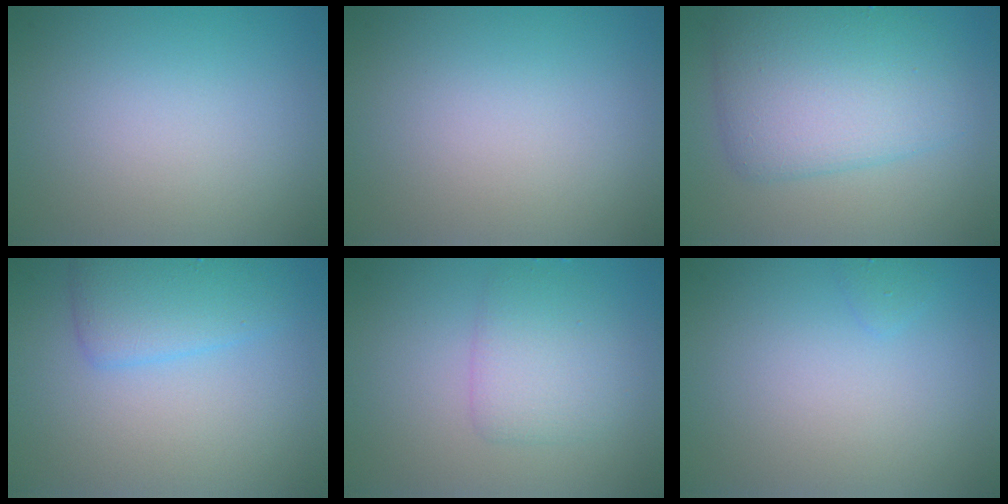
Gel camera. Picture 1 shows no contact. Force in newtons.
{"total": 0.0}
{"total": 6.3, "press": 6.2, "slide": 0.1}
{"total": 3.5, "press": 3.5, "slide": 0.3}
{"total": 2.9, "press": 2.9, "slide": 0.0}
{"total": 0.6, "press": 0.6, "slide": 0.1}